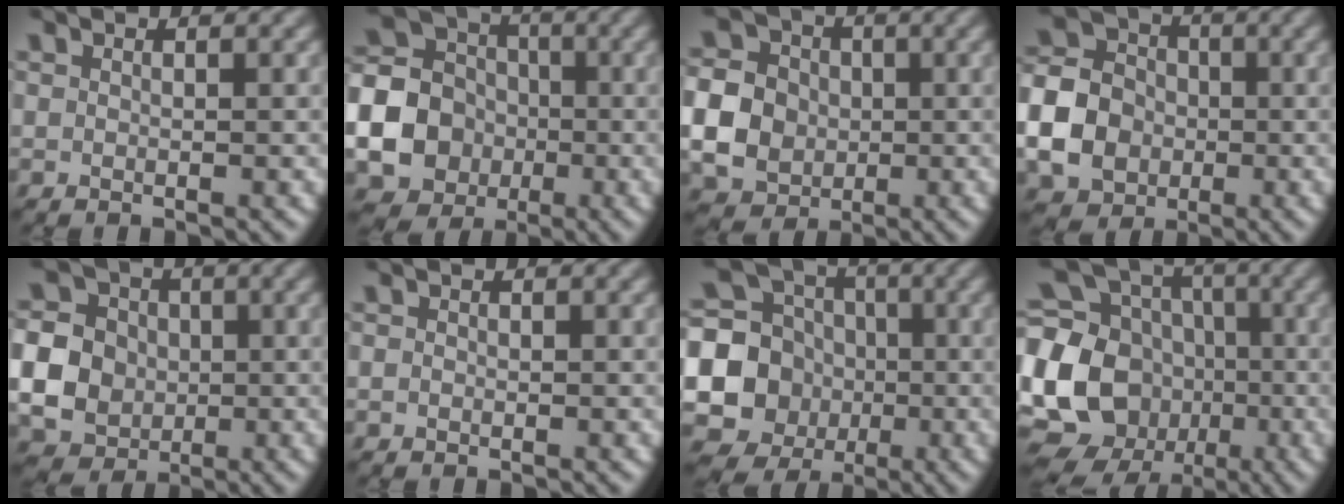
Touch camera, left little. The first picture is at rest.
{"total": 16.3, "force": [-3.9, 15.1, 4.7], "torque": [-0.153, -0.017, -0.104]}
{"total": 7.4, "force": [-1.3, 6.5, 3.3], "torque": [-0.078, -0.004, -0.033]}
{"total": 7.6, "force": [-2.2, 6.4, 3.5], "torque": [-0.088, 0.000, -0.052]}
{"total": 9.1, "force": [-1.0, 8.2, 3.8], "torque": [-0.090, -0.005, -0.039]}
{"total": 0.6, "force": [-0.5, 0.3, -0.1], "torque": [0.007, -0.003, -0.010]}
{"total": 11.5, "force": [-1.9, 10.7, 3.8], "torque": [-0.094, -0.015, -0.050]}
{"total": 14.7, "force": [-2.6, 12.9, 6.5], "torque": [-0.172, -0.005, -0.064]}